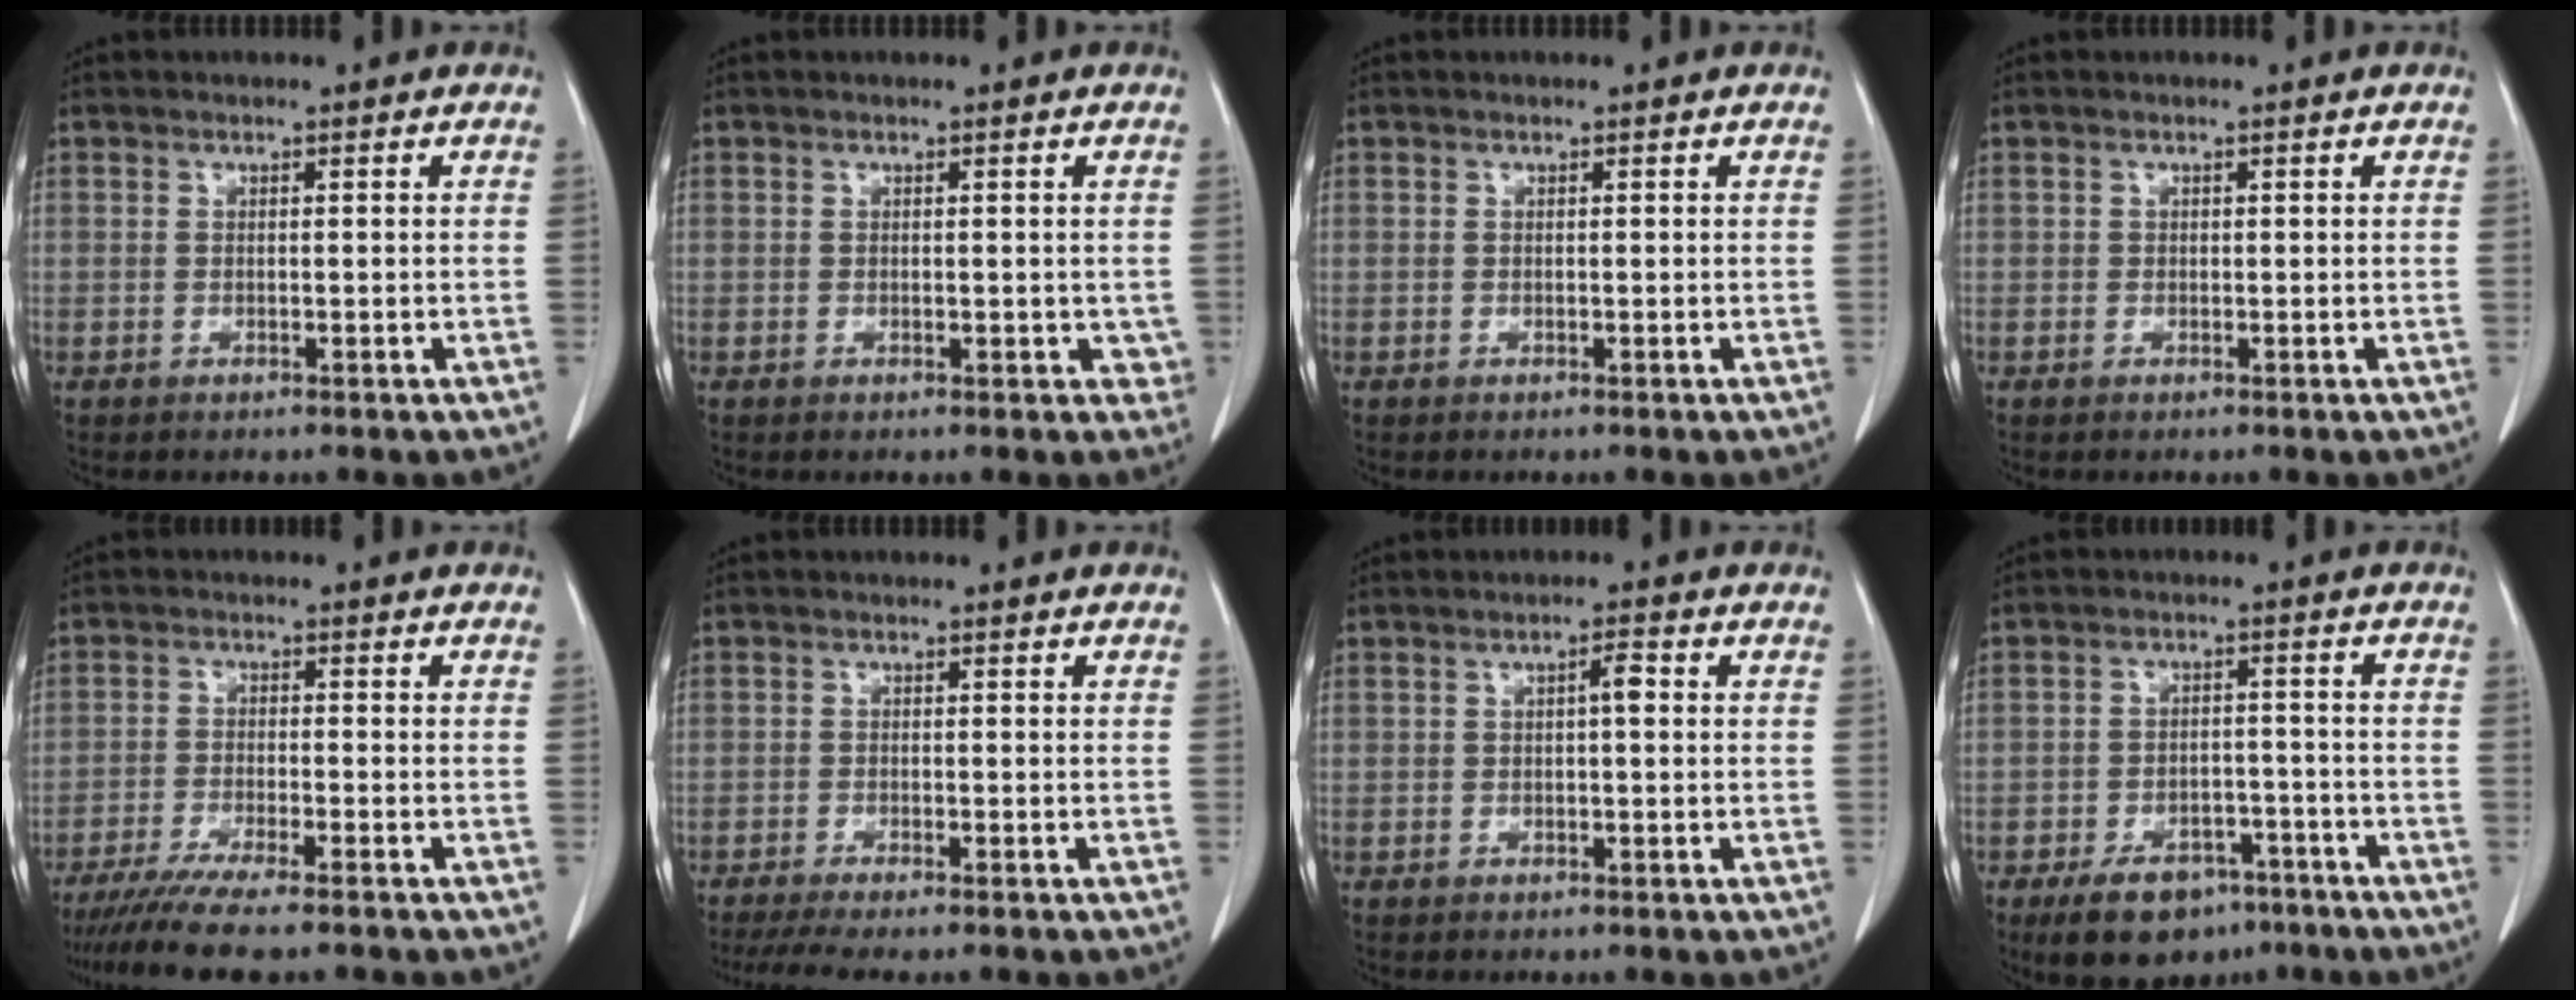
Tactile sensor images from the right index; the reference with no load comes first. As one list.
[{"total": 2.3, "force": [0.0, 1.4, 1.9], "torque": [-0.011, -0.002, 0.000]}, {"total": 0.0}, {"total": 0.0}, {"total": 9.8, "force": [-8.3, 0.2, 5.3], "torque": [-0.074, -0.025, -0.132]}, {"total": 7.1, "force": [-6.0, 0.7, 3.9], "torque": [-0.054, -0.013, -0.094]}, {"total": 2.0, "force": [0.2, 0.4, 2.0], "torque": [-0.031, 0.005, 0.003]}, {"total": 10.0, "force": [-7.0, 5.4, 4.7], "torque": [-0.071, 0.005, -0.105]}]